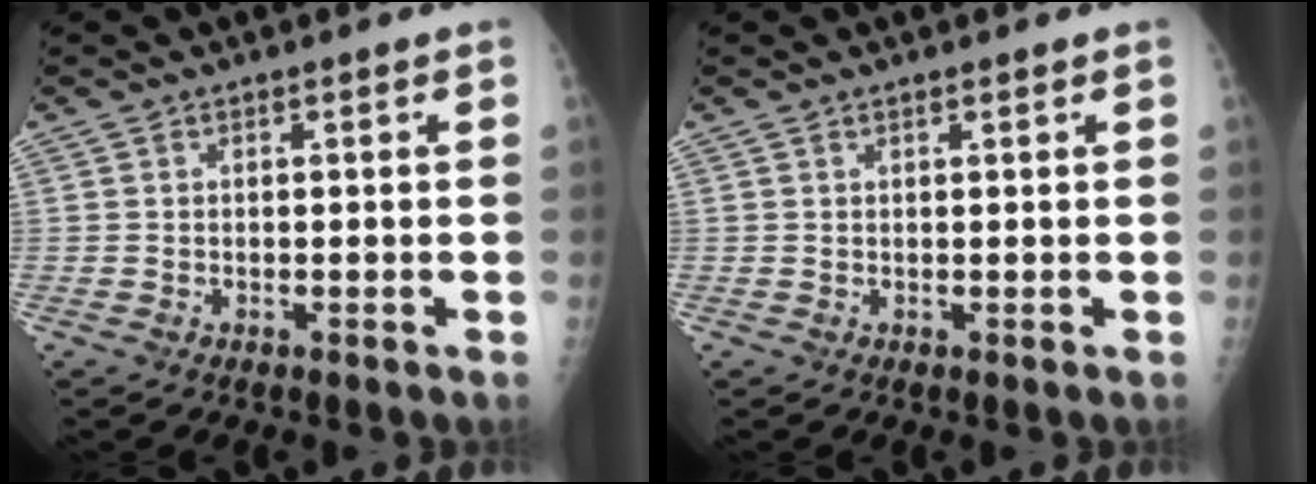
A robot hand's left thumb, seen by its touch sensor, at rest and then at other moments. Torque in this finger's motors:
{"motor_torque": [0.50, -0.39, -0.24, -0.19, 0.02]}